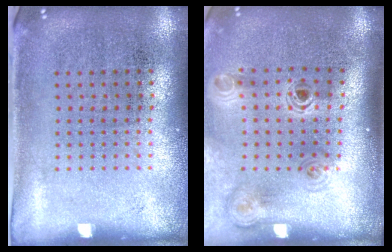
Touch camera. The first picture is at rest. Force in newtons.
{"total": 1.3, "press": 1.2, "slide": 0.5}